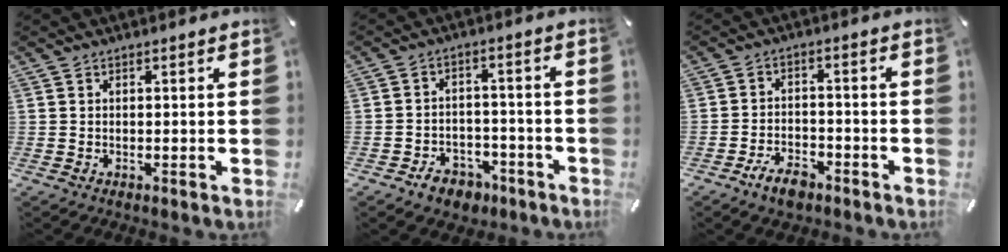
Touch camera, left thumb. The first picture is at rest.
{"total": 6.6, "force": [-4.4, 4.5, 2.2], "torque": [-0.037, 0.032, -0.080]}
{"total": 5.7, "force": [-4.2, 2.9, 2.6], "torque": [-0.050, 0.024, -0.077]}